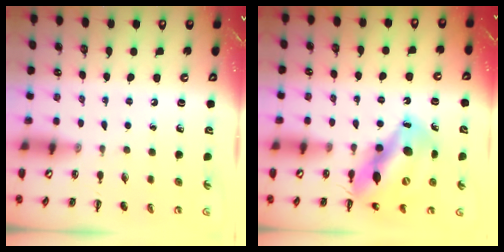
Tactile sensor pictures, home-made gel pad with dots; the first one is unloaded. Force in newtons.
{"total": 14.5, "press": 14.0, "slide": 4.0}